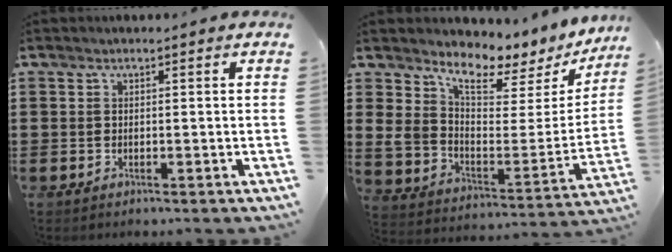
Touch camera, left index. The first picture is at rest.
{"total": 6.2, "force": [5.3, 2.7, 1.8], "torque": [-0.061, -0.046, 0.089]}